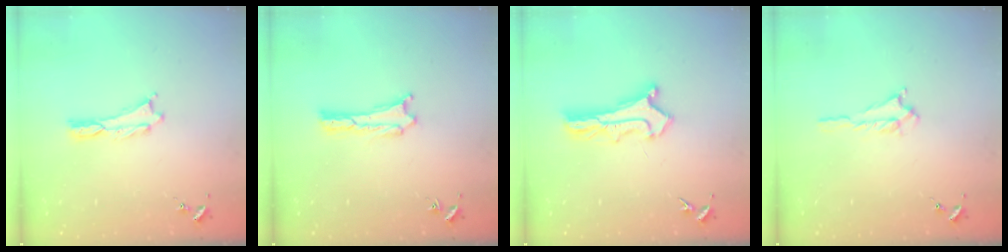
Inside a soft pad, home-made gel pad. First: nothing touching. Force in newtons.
{"total": 0.0}
{"total": 2.6, "press": 2.6, "slide": 0.2}
{"total": 0.7, "press": 0.7, "slide": 0.2}